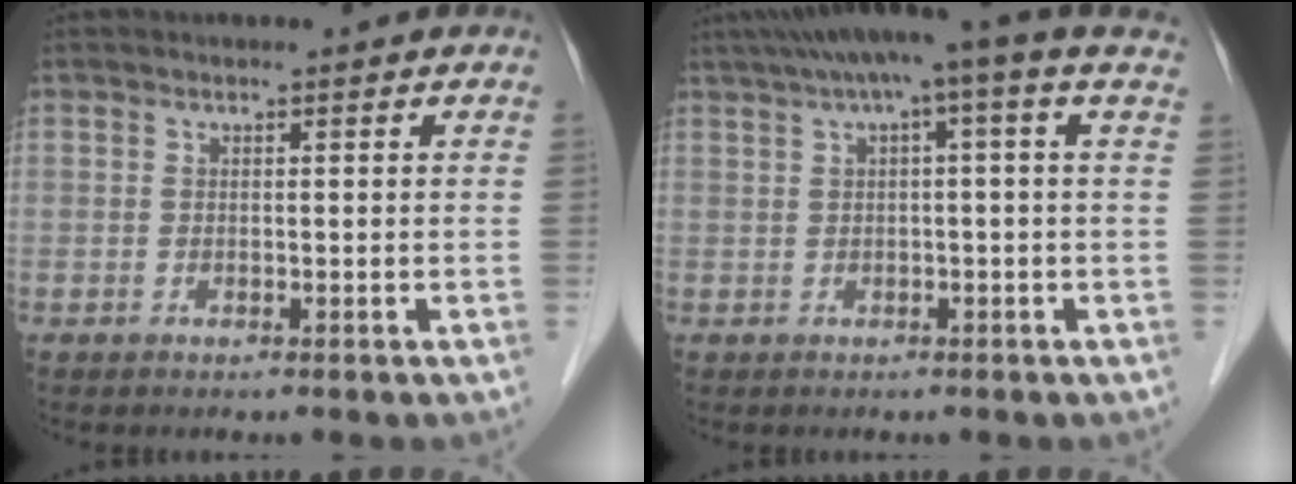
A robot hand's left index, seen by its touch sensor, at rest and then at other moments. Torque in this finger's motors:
{"motor_torque": [0.94, -0.98, 0.31, 0.15]}